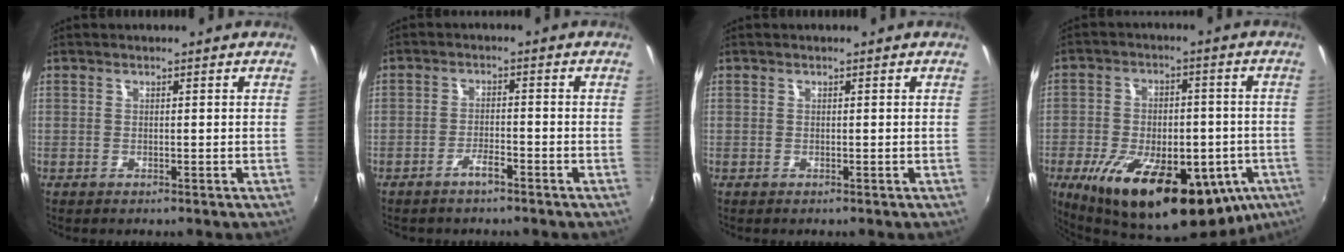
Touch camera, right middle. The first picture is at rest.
{"total": 2.7, "force": [-2.2, 0.5, 1.4], "torque": [-0.039, 0.004, -0.039]}
{"total": 0.0}
{"total": 27.9, "force": [-12.6, 14.1, 20.5], "torque": [-0.371, -0.038, -0.160]}